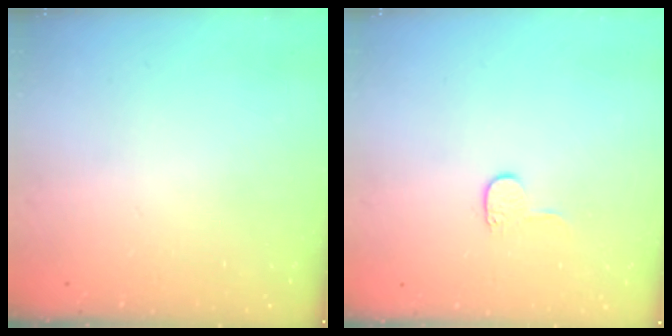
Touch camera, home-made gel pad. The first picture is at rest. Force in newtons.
{"total": 3.9, "press": 3.9, "slide": 0.4}